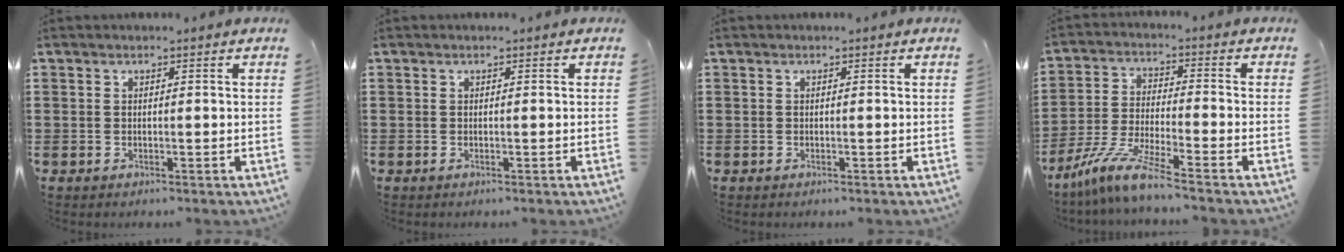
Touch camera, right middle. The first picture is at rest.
{"total": 0.0}
{"total": 0.0}
{"total": 7.6, "force": [-6.4, -0.3, 4.2], "torque": [-0.101, -0.016, -0.130]}